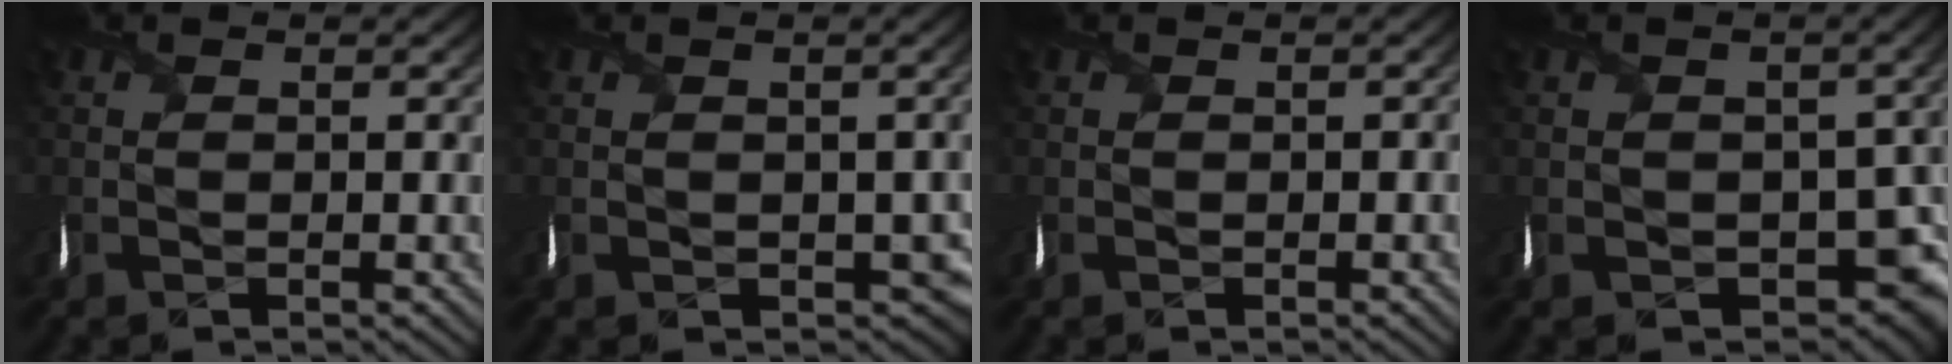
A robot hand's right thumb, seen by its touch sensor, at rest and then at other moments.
{"total": 4.8, "force": [-0.5, 3.9, 2.8], "torque": [-0.048, -0.031, 0.001]}
{"total": 0.6, "force": [-0.2, 0.4, 0.3], "torque": [-0.007, -0.002, -0.004]}
{"total": 7.4, "force": [-0.9, 5.7, 4.6], "torque": [-0.075, -0.040, -0.005]}